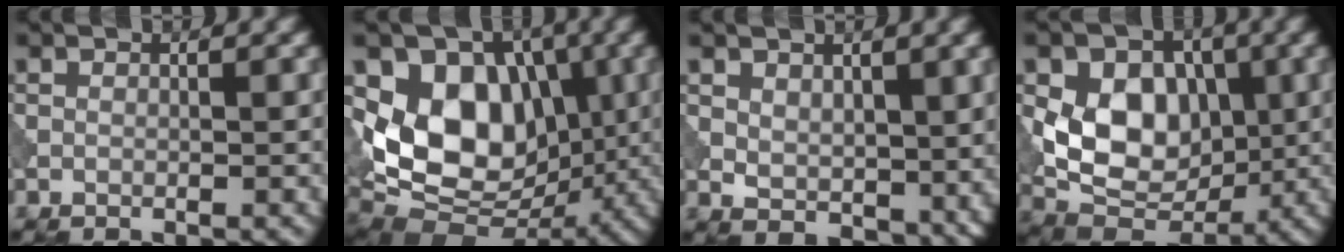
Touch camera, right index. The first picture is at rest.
{"total": 10.3, "force": [1.2, 7.7, 6.8], "torque": [-0.118, -0.017, 0.018]}
{"total": 4.0, "force": [1.6, 2.6, 2.6], "torque": [-0.048, -0.014, 0.034]}
{"total": 8.7, "force": [0.5, 6.4, 5.9], "torque": [-0.098, -0.006, 0.007]}